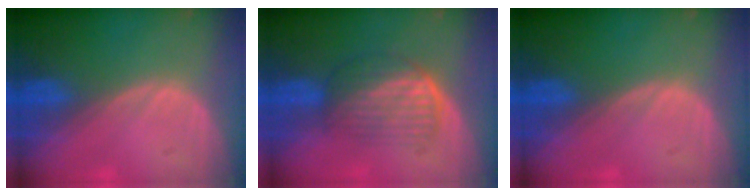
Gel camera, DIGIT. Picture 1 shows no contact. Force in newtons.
{"total": 6.7, "press": 5.8, "slide": 3.2}
{"total": 0.0}